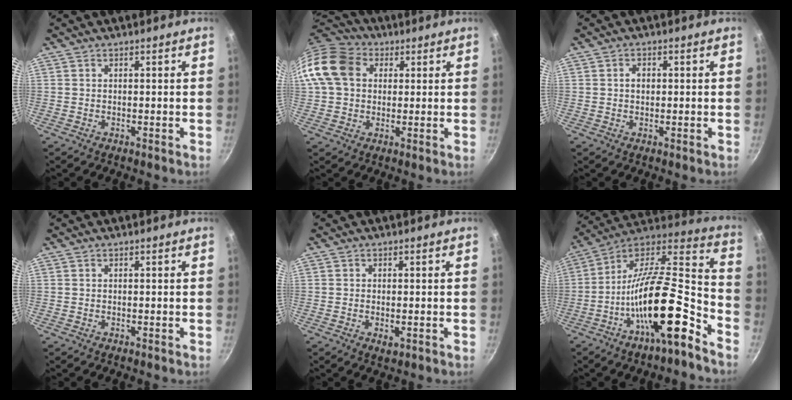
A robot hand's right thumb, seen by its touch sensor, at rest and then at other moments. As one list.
[{"total": 12.9, "force": [2.8, 10.2, 7.3], "torque": [-0.123, 0.022, 0.034]}, {"total": 1.9, "force": [0.2, 1.5, 1.2], "torque": [-0.012, 0.003, 0.002]}, {"total": 0.0}, {"total": 1.7, "force": [-0.4, 0.9, 1.4], "torque": [-0.025, -0.004, -0.006]}, {"total": 23.0, "force": [-11.4, 6.5, 18.9], "torque": [-0.285, 0.074, -0.212]}]